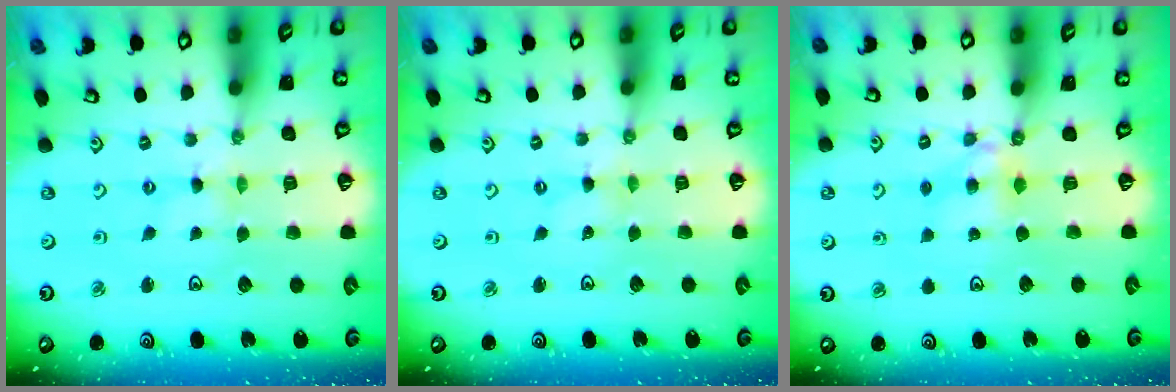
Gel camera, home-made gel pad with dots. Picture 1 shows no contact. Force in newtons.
{"total": 0.0}
{"total": 4.9, "press": 4.8, "slide": 0.8}